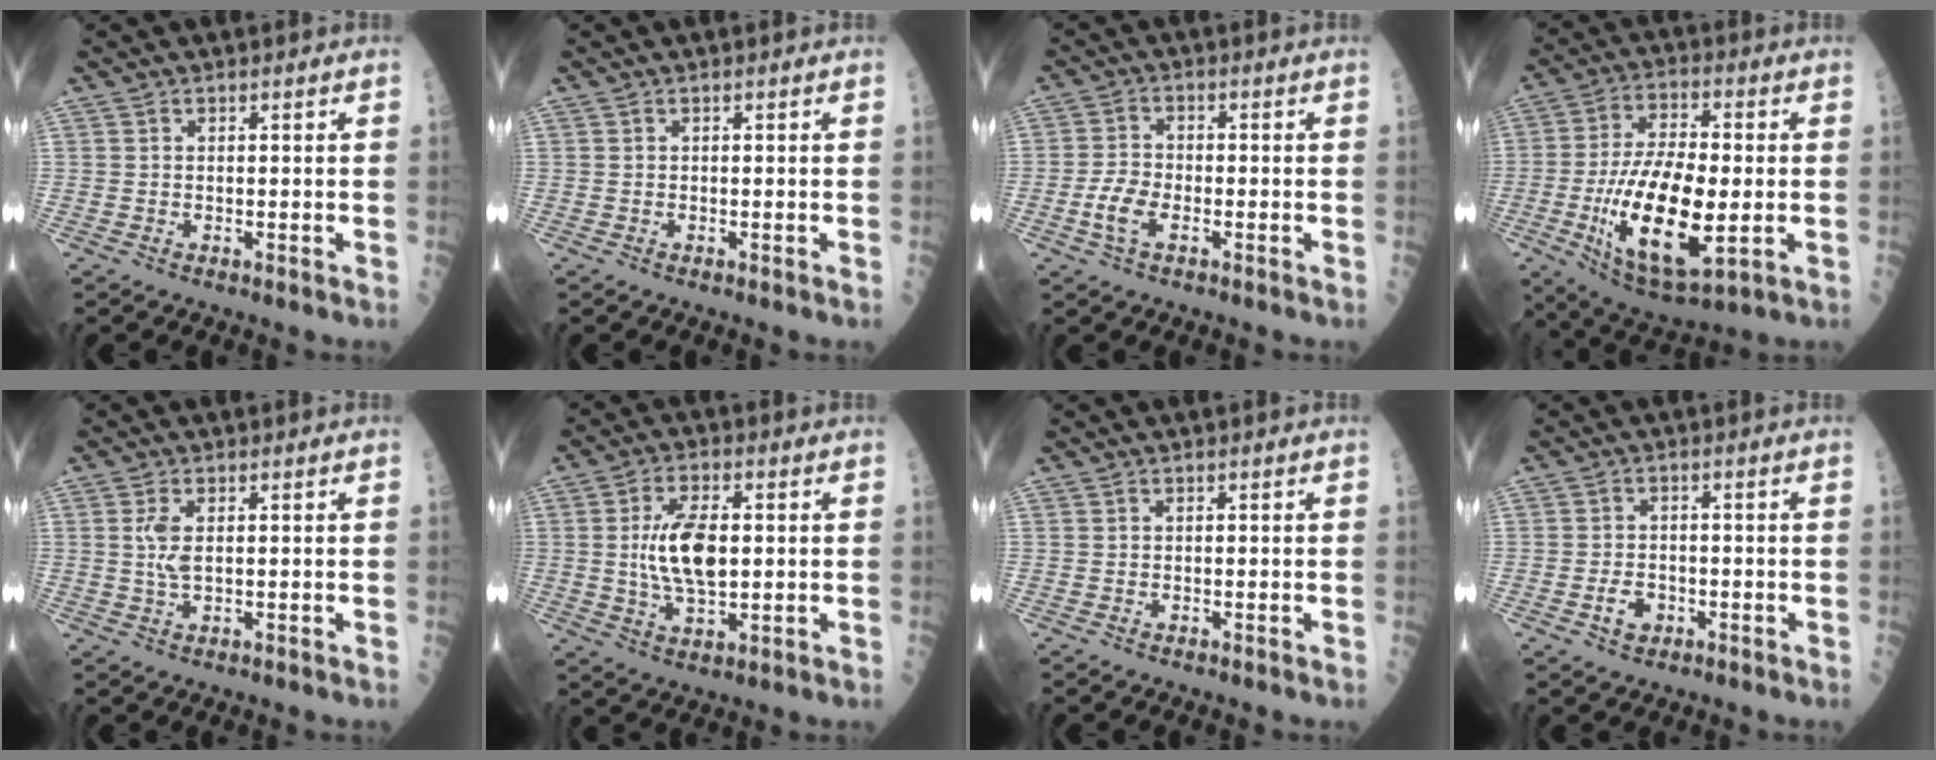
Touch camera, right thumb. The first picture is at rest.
{"total": 0.0}
{"total": 5.0, "force": [-1.9, 2.5, 3.8], "torque": [-0.078, 0.012, -0.039]}
{"total": 20.5, "force": [-3.7, 8.1, 18.5], "torque": [-0.344, -0.002, -0.050]}
{"total": 3.5, "force": [0.6, 1.4, 3.1], "torque": [-0.071, -0.002, 0.017]}
{"total": 10.8, "force": [0.7, 5.0, 9.6], "torque": [-0.171, -0.003, 0.017]}
{"total": 0.0}
{"total": 3.5, "force": [-1.3, 2.6, 1.9], "torque": [-0.019, 0.008, -0.021]}